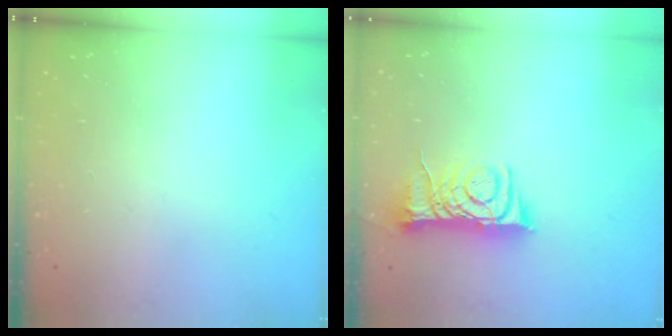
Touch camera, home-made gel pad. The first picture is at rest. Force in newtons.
{"total": 8.4, "press": 8.4, "slide": 0.3}